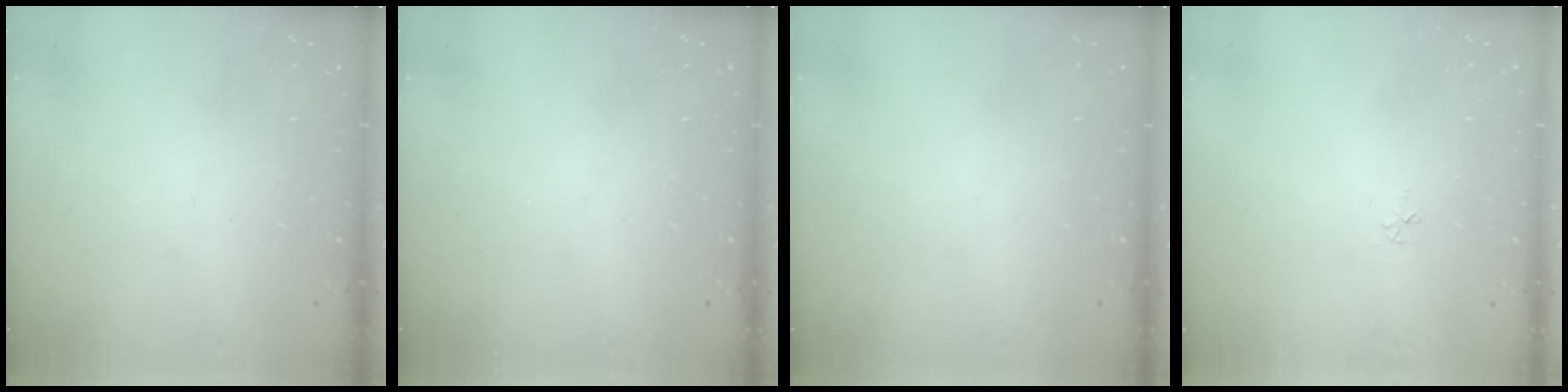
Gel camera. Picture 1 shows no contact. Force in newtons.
{"total": 0.0}
{"total": 0.0}
{"total": 3.6, "press": 3.6, "slide": 0.4}